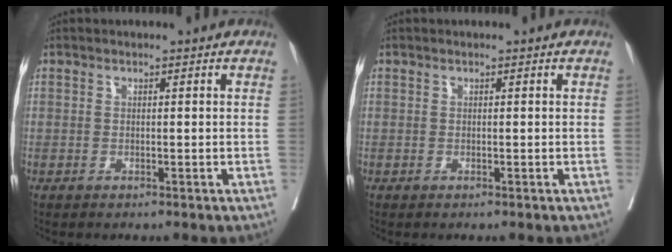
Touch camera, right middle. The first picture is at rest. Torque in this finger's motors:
{"motor_torque": [0.08, -0.20, 0.03, 0.00]}